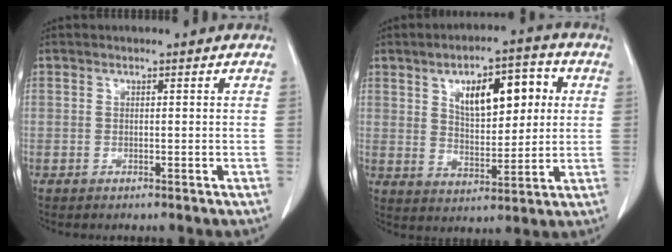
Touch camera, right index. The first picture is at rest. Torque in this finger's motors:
{"motor_torque": [0.33, 0.21, 0.36, 0.08]}